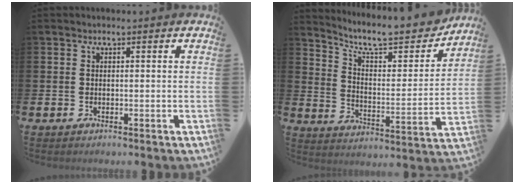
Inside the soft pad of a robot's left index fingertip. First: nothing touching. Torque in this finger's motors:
{"motor_torque": [0.20, -0.40, 0.14, 0.06]}